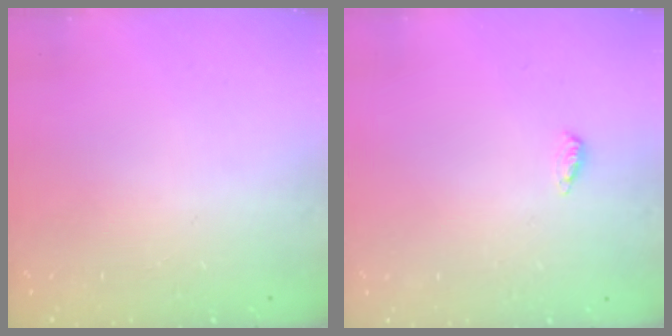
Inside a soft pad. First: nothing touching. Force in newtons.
{"total": 4.9, "press": 4.4, "slide": 2.0}